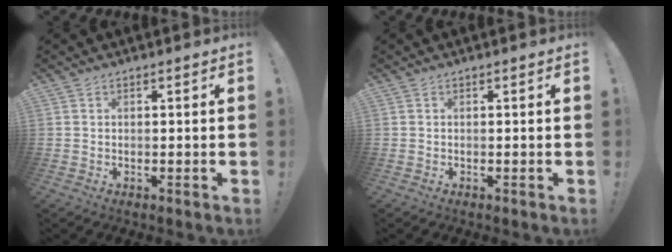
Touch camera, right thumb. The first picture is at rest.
{"total": 0.0}